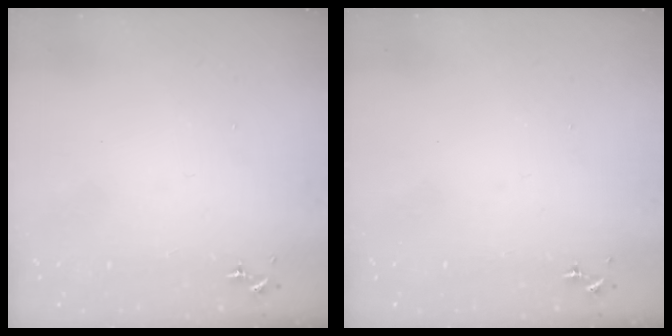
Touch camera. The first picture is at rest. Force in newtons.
{"total": 0.0}